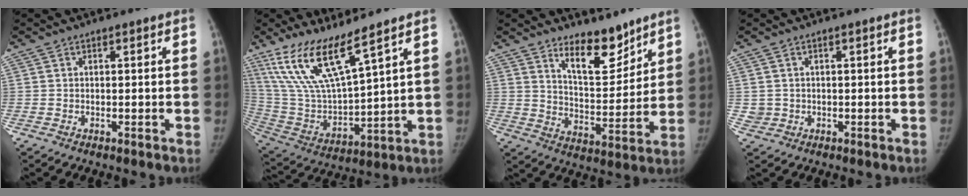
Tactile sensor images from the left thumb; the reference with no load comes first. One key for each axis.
{"total": 15.8, "fx": 10.5, "fy": 3.1, "fz": 11.3, "tx": -0.217, "ty": -0.056, "tz": 0.224}
{"total": 10.6, "fx": 8.0, "fy": 4.2, "fz": 5.6, "tx": -0.063, "ty": -0.073, "tz": 0.143}
{"total": 1.6, "fx": 0.1, "fy": 1.6, "fz": 0.2, "tx": 0.000, "ty": 0.003, "tz": 0.006}